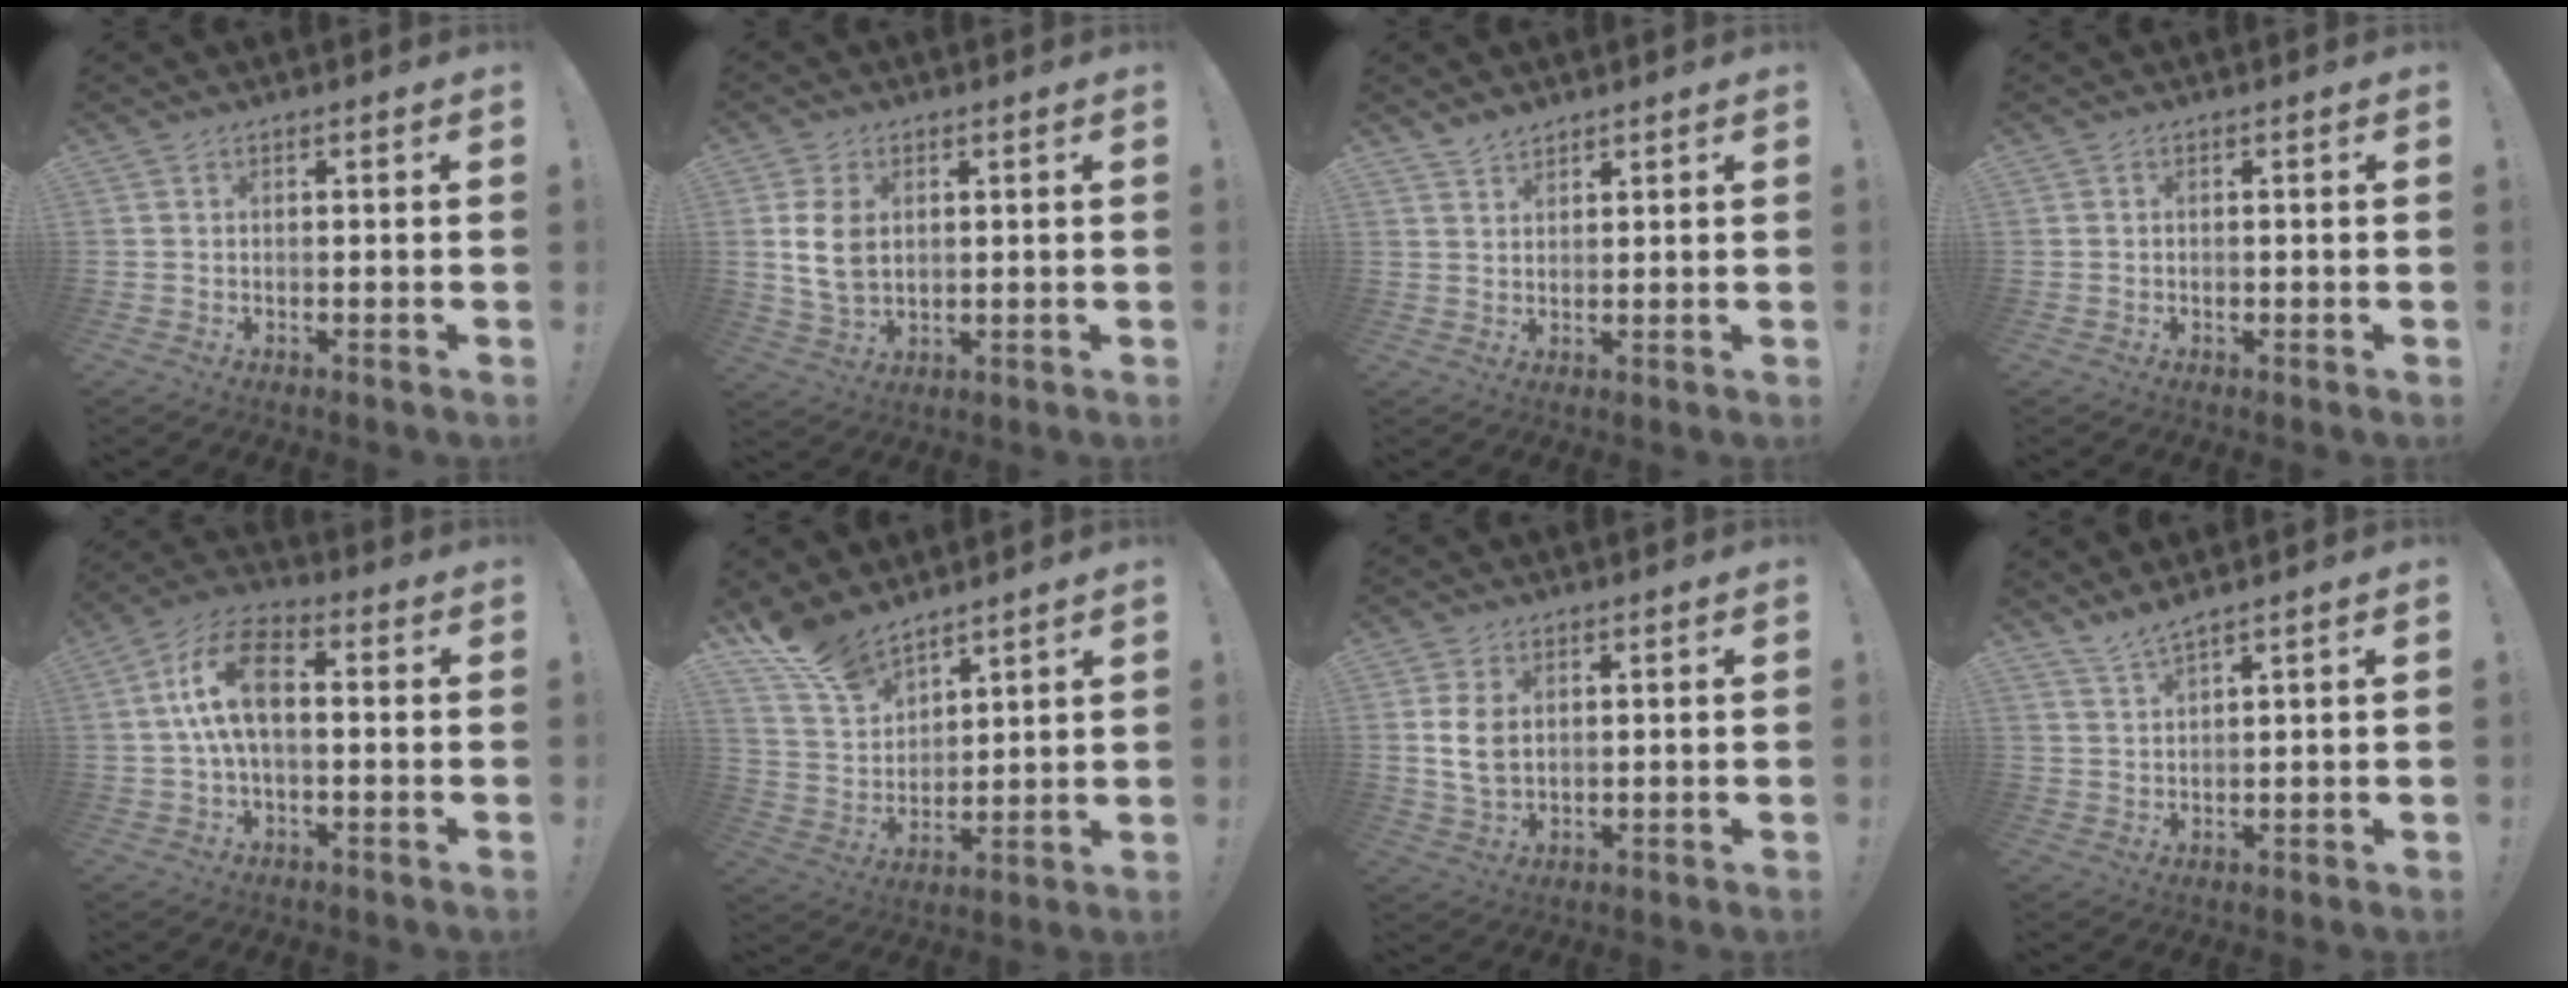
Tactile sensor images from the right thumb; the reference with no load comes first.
{"total": 7.1, "force": [1.4, 4.6, 5.2], "torque": [-0.083, -0.001, 0.025]}
{"total": 3.3, "force": [3.0, 1.2, 0.6], "torque": [-0.004, -0.024, 0.055]}
{"total": 0.5, "force": [-0.1, 0.4, 0.2], "torque": [-0.005, 0.001, -0.002]}
{"total": 13.2, "force": [1.2, 7.0, 11.2], "torque": [-0.212, 0.015, 0.024]}
{"total": 11.7, "force": [10.1, 4.7, 3.3], "torque": [-0.075, -0.074, 0.195]}
{"total": 6.7, "force": [1.4, 4.3, 4.9], "torque": [-0.079, -0.003, 0.024]}
{"total": 3.8, "force": [3.3, 0.0, 1.8], "torque": [-0.044, -0.017, 0.060]}